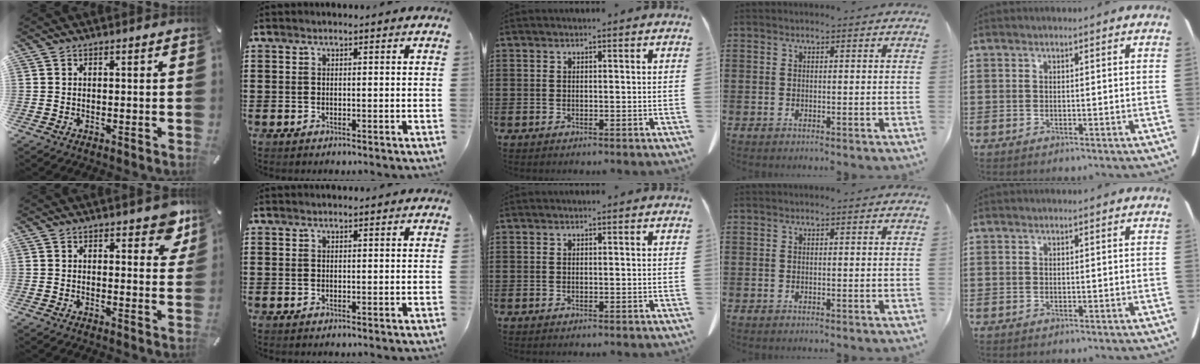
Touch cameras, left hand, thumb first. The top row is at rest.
{"thumb": {"total": 5.7, "force": [3.6, 3.0, 3.2], "torque": [-0.024, -0.020, 0.058]}}